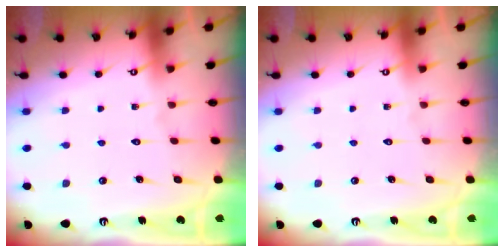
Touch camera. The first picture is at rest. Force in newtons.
{"total": 0.0}